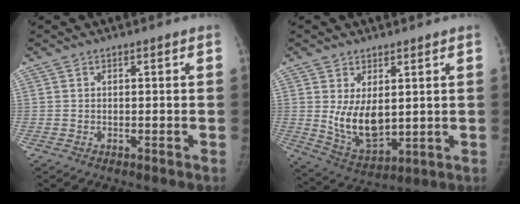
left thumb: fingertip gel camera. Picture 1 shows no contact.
{"total": 9.5, "force": [1.5, 5.8, 7.4], "torque": [-0.105, -0.030, 0.047]}